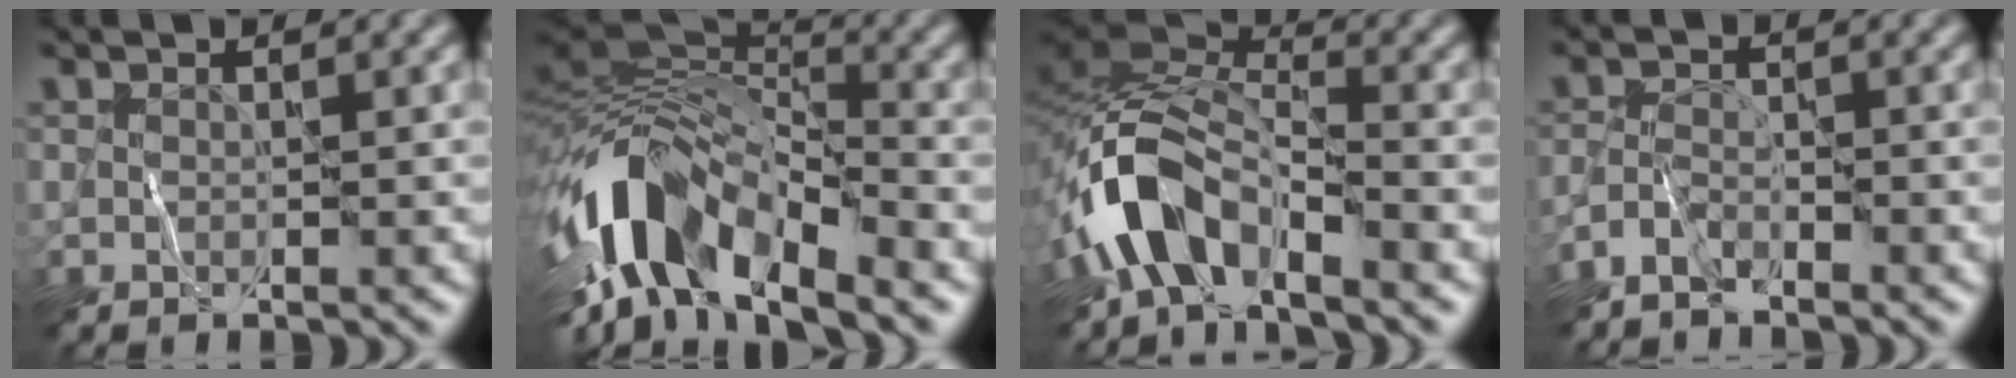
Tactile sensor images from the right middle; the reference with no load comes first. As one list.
[{"total": 11.9, "force": [-5.3, 5.2, 9.3], "torque": [-0.168, 0.010, -0.105]}, {"total": 6.9, "force": [-4.2, 3.2, 4.4], "torque": [-0.072, 0.004, -0.096]}, {"total": 2.2, "force": [-2.1, 0.5, 0.7], "torque": [-0.016, 0.003, -0.050]}]